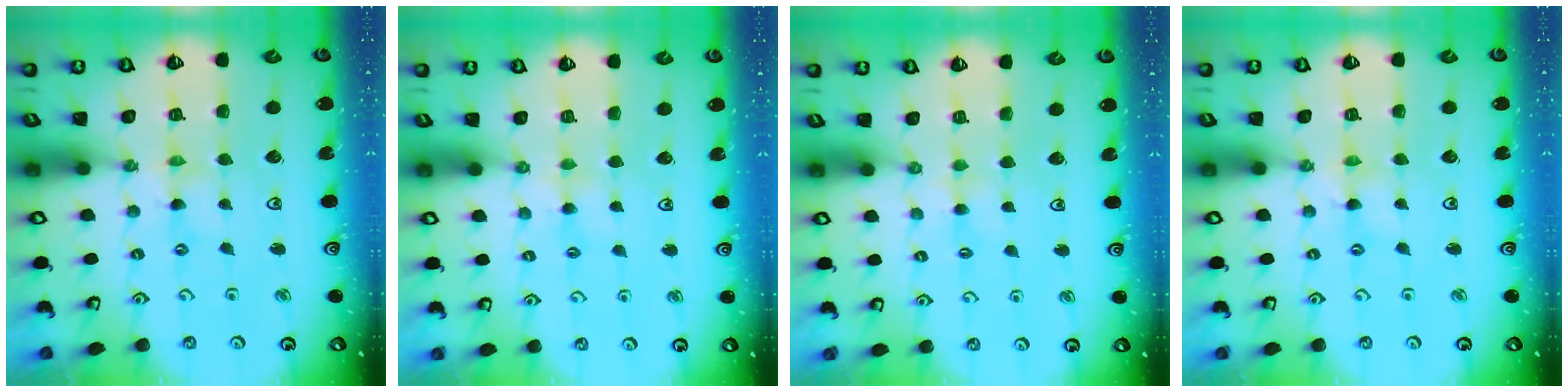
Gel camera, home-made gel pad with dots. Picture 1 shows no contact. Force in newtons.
{"total": 3.1, "press": 3.0, "slide": 0.4}
{"total": 2.2, "press": 2.2, "slide": 0.5}
{"total": 0.7, "press": 0.7, "slide": 0.1}